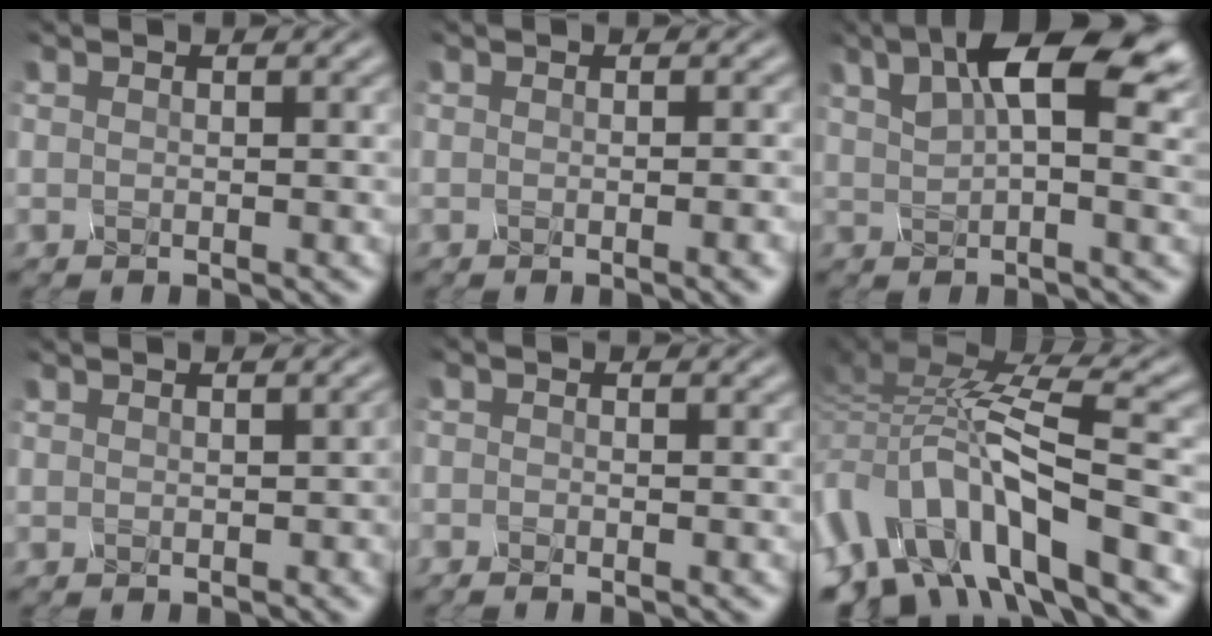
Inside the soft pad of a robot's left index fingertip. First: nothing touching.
{"total": 3.1, "force": [-0.7, 1.3, 2.7], "torque": [-0.012, 0.028, -0.006]}
{"total": 8.8, "force": [3.4, 3.3, 7.4], "torque": [-0.139, 0.021, 0.073]}
{"total": 0.6, "force": [-0.4, -0.2, 0.3], "torque": [-0.012, 0.007, 0.013]}
{"total": 1.8, "force": [-1.7, -0.4, -0.4], "torque": [-0.004, -0.010, -0.004]}
{"total": 10.1, "force": [-4.3, 4.0, 8.2], "torque": [-0.171, 0.011, -0.053]}